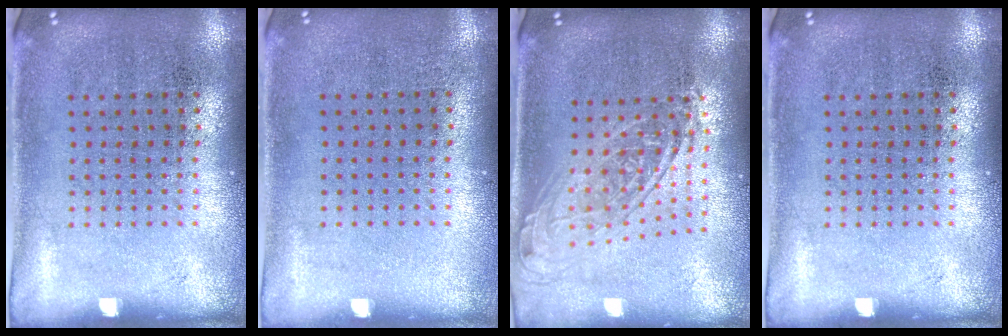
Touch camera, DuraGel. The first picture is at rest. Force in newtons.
{"total": 0.0}
{"total": 1.8, "press": 1.4, "slide": 1.0}
{"total": 0.0}